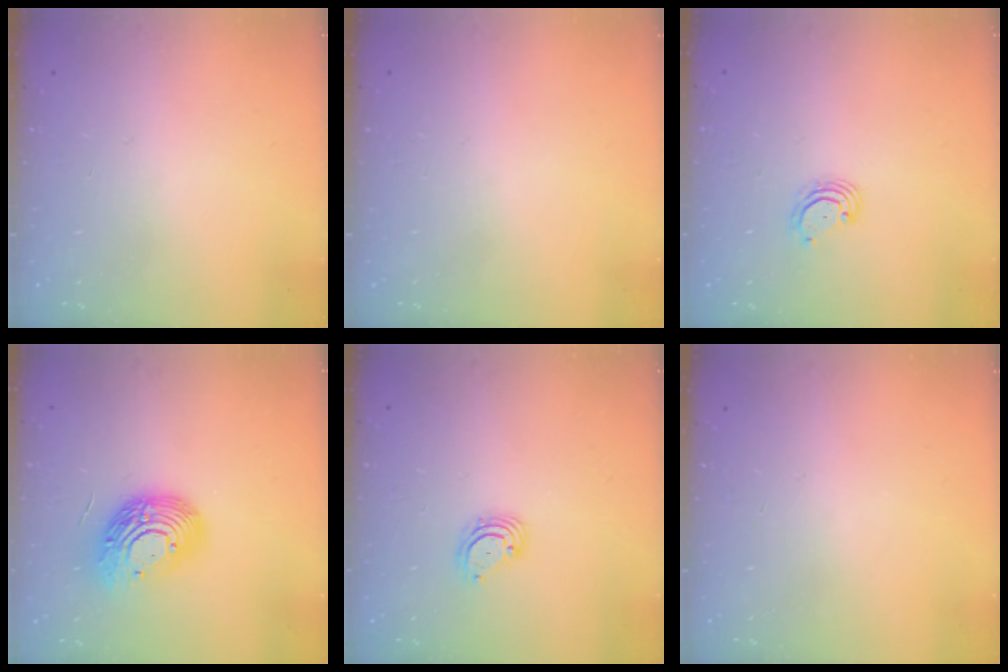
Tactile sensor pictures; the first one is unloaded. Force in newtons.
{"total": 0.0}
{"total": 3.0, "press": 3.0, "slide": 0.2}
{"total": 15.7, "press": 15.7, "slide": 1.1}
{"total": 3.2, "press": 3.2, "slide": 0.1}
{"total": 0.0}